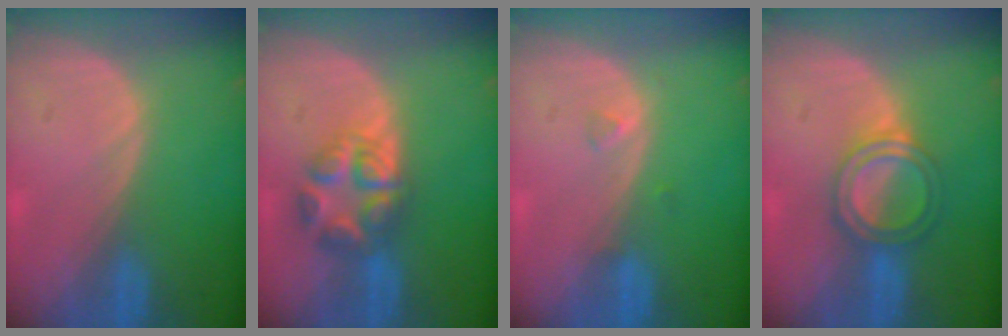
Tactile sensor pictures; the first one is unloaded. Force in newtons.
{"total": 6.1, "press": 6.1, "slide": 0.1}
{"total": 1.0, "press": 1.0, "slide": 0.2}
{"total": 5.3, "press": 5.2, "slide": 1.3}